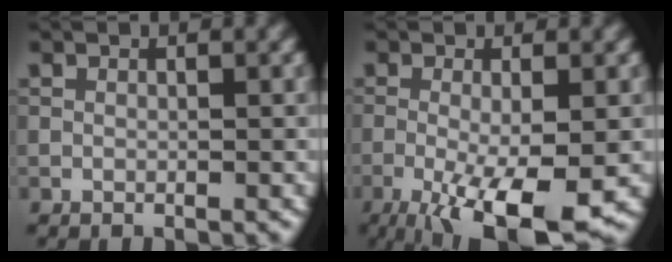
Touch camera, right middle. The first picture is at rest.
{"total": 8.6, "force": [-3.3, 2.2, 7.6], "torque": [-0.135, -0.014, -0.048]}